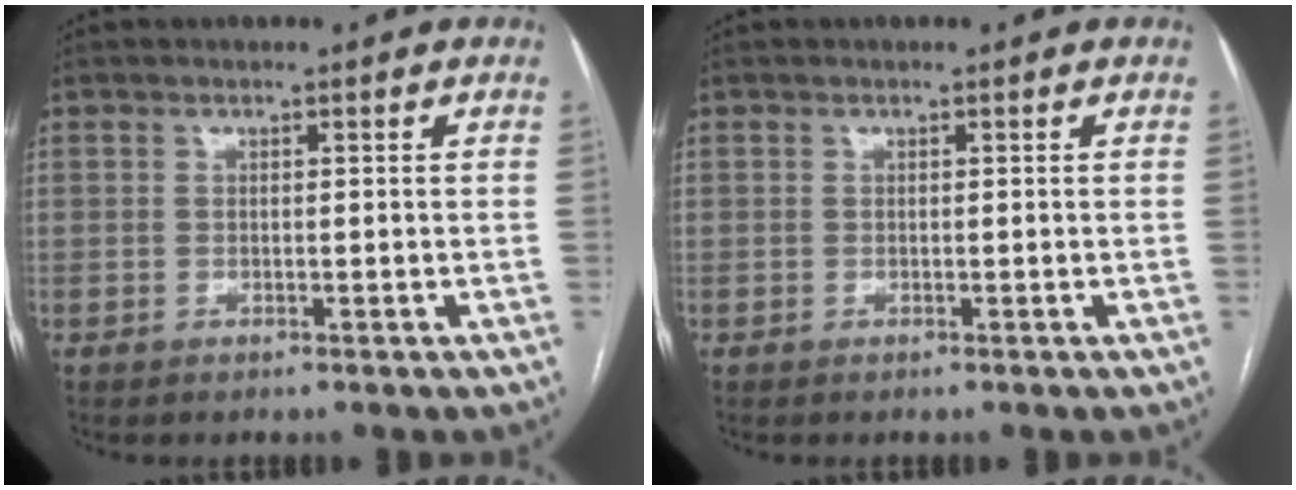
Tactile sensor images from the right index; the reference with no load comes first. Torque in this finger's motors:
{"motor_torque": [0.00, 0.00, 0.00, 0.00]}